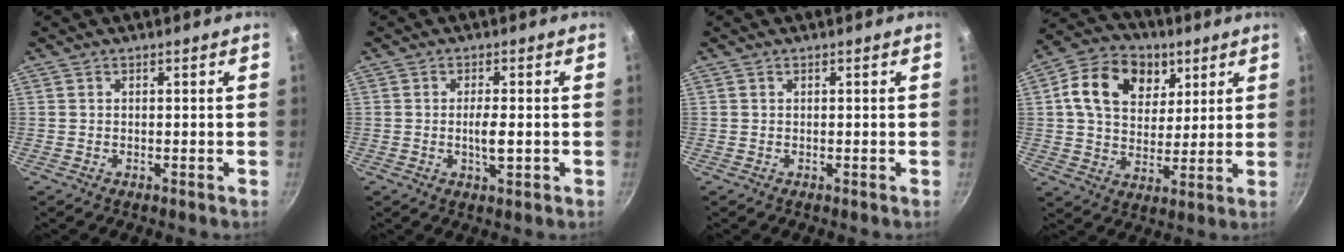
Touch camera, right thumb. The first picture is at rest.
{"total": 3.8, "force": [-0.5, 1.0, 3.6], "torque": [-0.068, -0.001, -0.011]}
{"total": 0.0}
{"total": 15.5, "force": [5.7, 11.5, 8.7], "torque": [-0.125, -0.008, 0.086]}